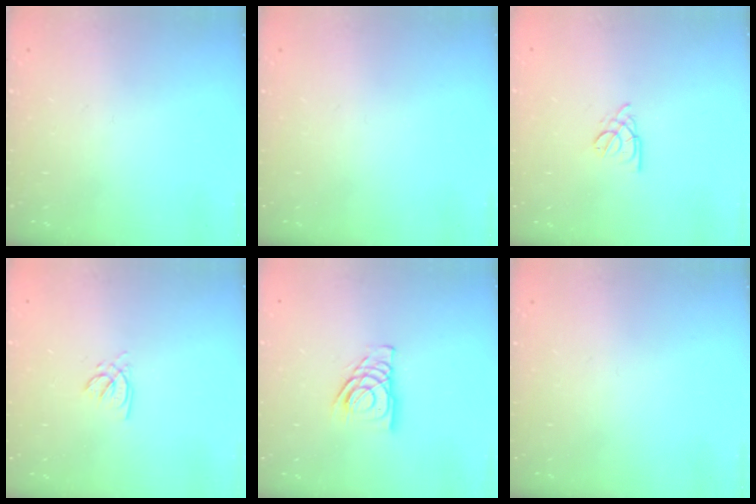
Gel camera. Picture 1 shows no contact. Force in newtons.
{"total": 0.0}
{"total": 1.6, "press": 1.5, "slide": 0.5}
{"total": 1.5, "press": 1.5, "slide": 0.2}
{"total": 11.3, "press": 11.1, "slide": 1.6}
{"total": 0.0}